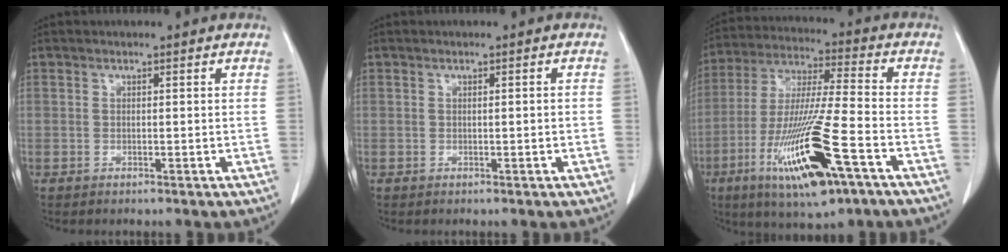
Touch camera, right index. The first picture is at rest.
{"total": 0.8, "force": [-0.1, 0.1, 0.7], "torque": [-0.013, 0.000, 0.001]}
{"total": 18.9, "force": [-8.5, 1.9, 16.8], "torque": [-0.342, -0.036, -0.151]}